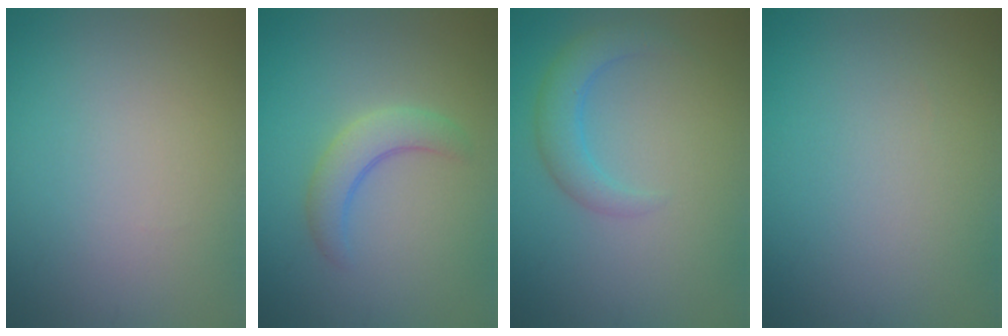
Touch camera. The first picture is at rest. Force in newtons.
{"total": 3.0, "press": 3.0, "slide": 0.3}
{"total": 2.7, "press": 2.7, "slide": 0.2}
{"total": 0.0}